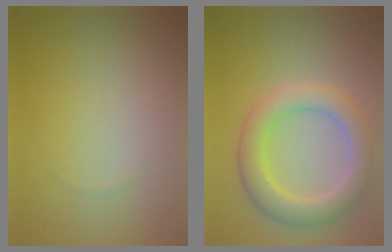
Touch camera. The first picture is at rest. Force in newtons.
{"total": 4.7, "press": 4.7, "slide": 0.5}